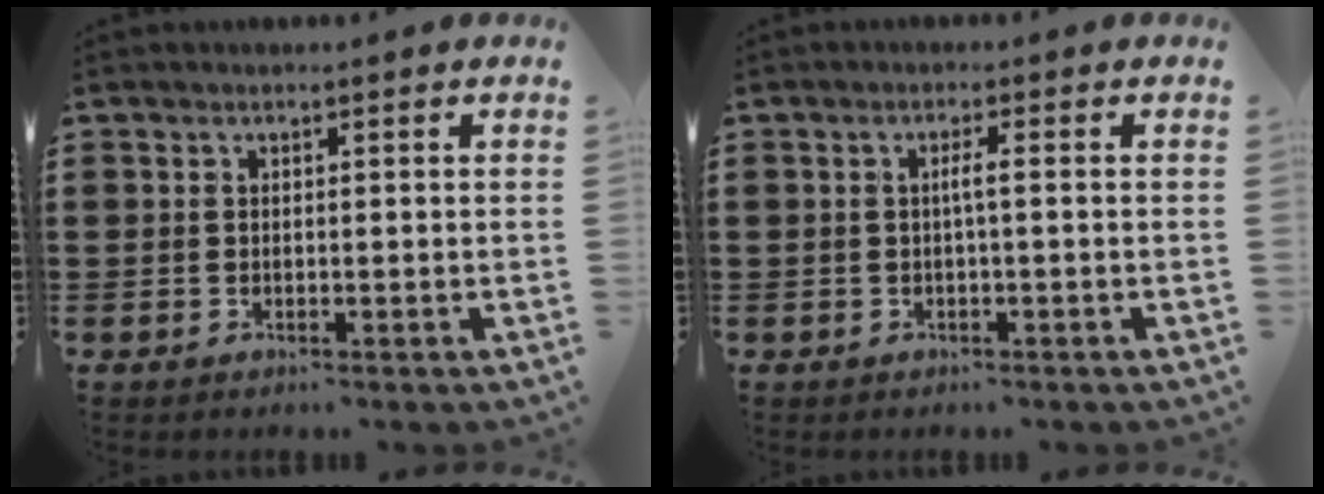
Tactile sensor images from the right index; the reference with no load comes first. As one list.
[{"total": 1.8, "force": [-0.2, -0.1, 1.8], "torque": [-0.034, -0.001, -0.007]}]